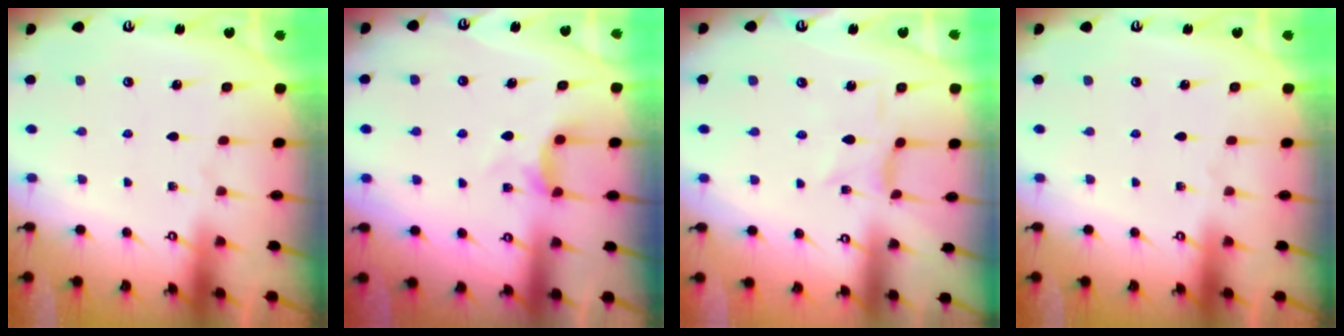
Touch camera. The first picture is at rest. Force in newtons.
{"total": 4.9, "press": 4.9, "slide": 0.4}
{"total": 0.0}
{"total": 0.0}